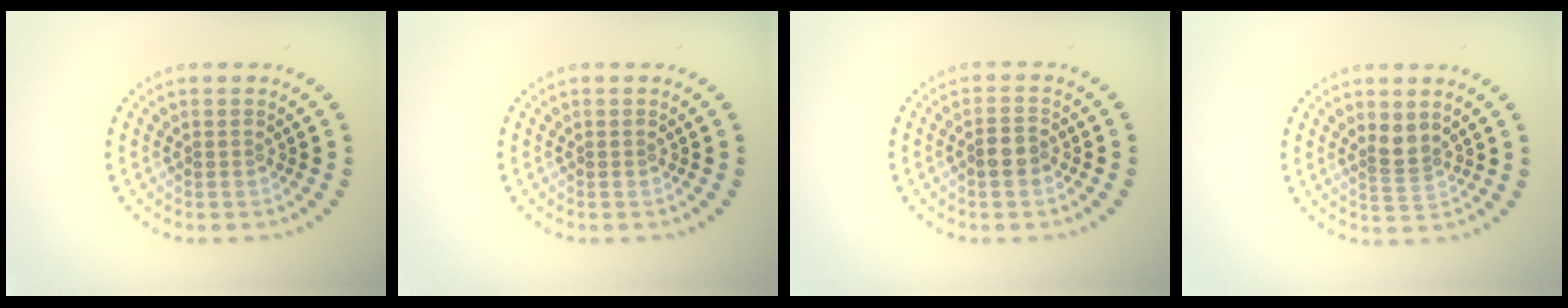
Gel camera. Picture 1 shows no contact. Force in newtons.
{"total": 0.0}
{"total": 1.8, "press": 1.7, "slide": 0.7}
{"total": 2.0, "press": 1.6, "slide": 1.2}